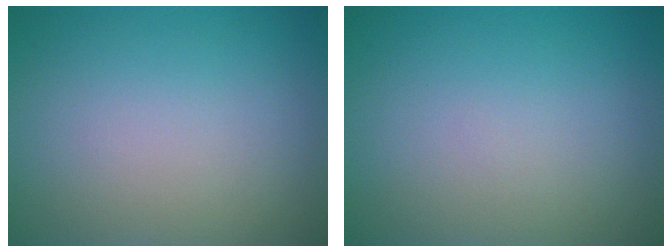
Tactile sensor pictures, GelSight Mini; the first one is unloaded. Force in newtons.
{"total": 0.0}